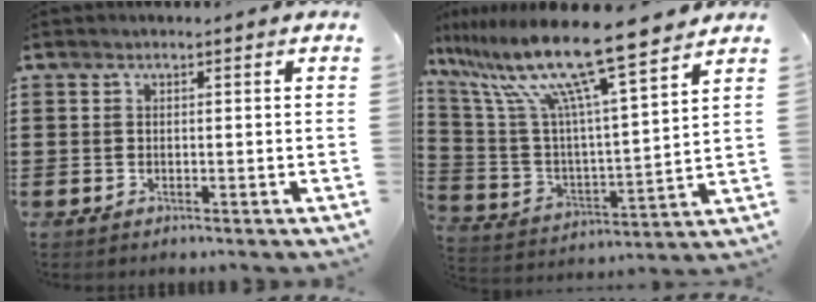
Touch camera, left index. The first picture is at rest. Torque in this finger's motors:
{"motor_torque": [1.09, 0.27, 1.05, 0.21]}